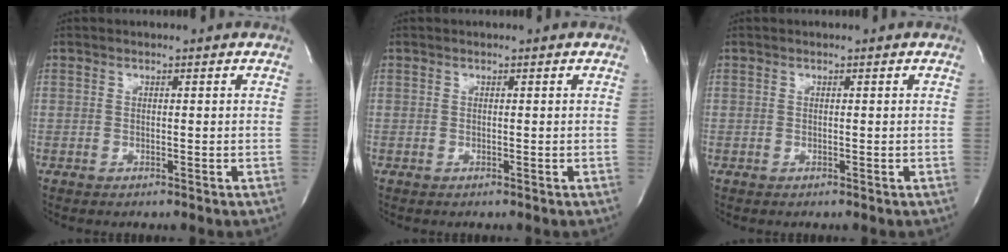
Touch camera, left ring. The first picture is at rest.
{"total": 0.0}
{"total": 0.0}